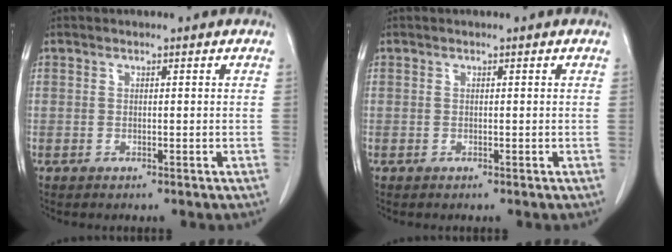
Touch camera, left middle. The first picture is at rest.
{"total": 0.0}